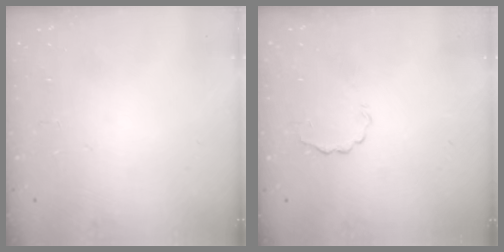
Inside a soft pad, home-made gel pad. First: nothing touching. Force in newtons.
{"total": 2.0, "press": 1.9, "slide": 0.7}